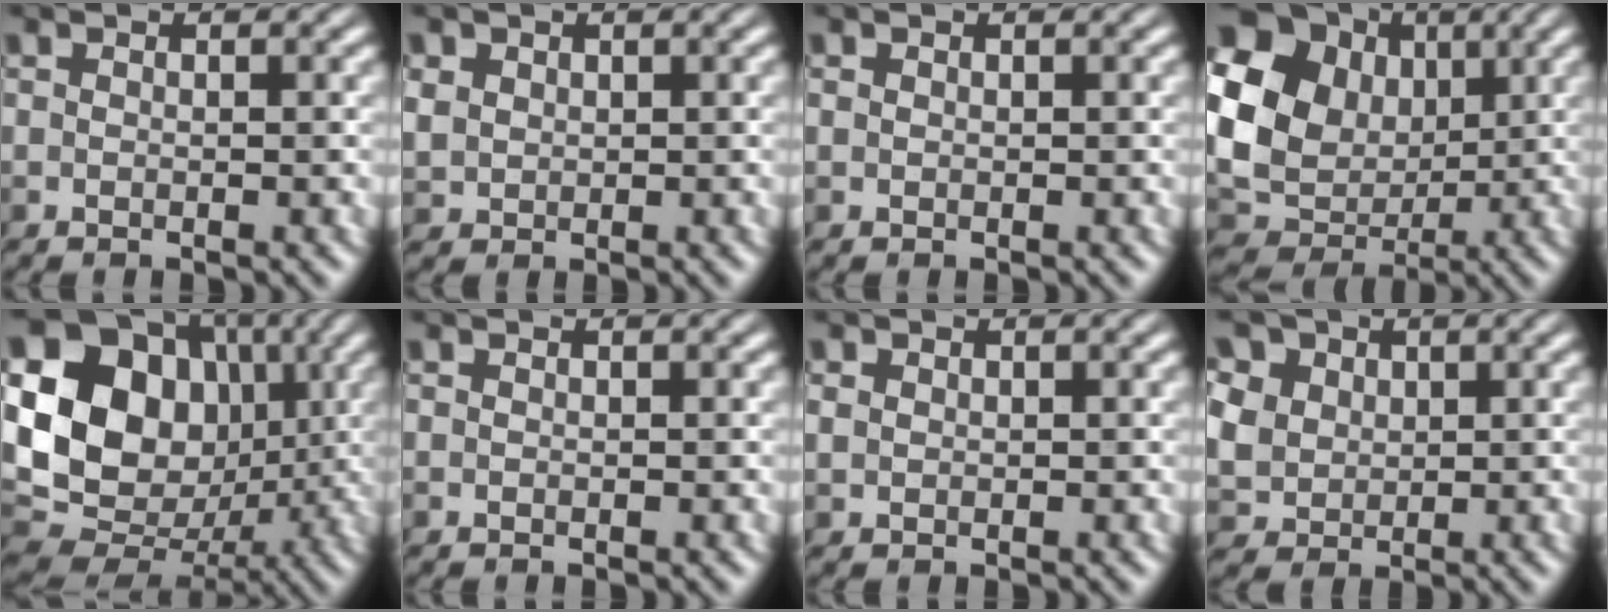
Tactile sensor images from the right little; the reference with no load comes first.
{"total": 2.0, "force": [0.7, 1.7, 0.6], "torque": [-0.030, -0.001, 0.013]}
{"total": 0.0}
{"total": 13.2, "force": [2.5, 10.4, 7.8], "torque": [-0.188, 0.017, 0.050]}
{"total": 14.9, "force": [2.4, 12.1, 8.5], "torque": [-0.167, 0.024, 0.046]}
{"total": 0.0}
{"total": 0.9, "force": [0.4, 0.8, 0.2], "torque": [-0.011, -0.001, 0.005]}
{"total": 7.1, "force": [3.3, 5.5, 3.0], "torque": [-0.096, 0.016, 0.056]}